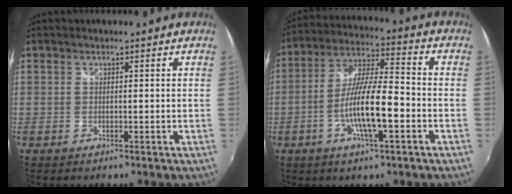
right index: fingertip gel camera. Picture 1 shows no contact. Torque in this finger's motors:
{"motor_torque": [0.87, -0.56, 0.53, 0.21]}